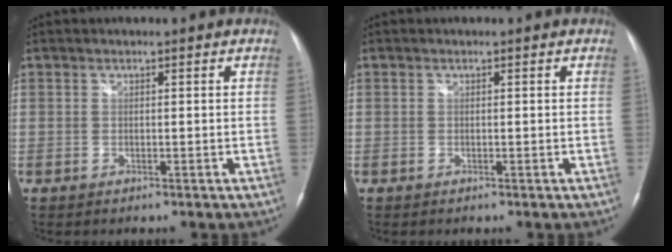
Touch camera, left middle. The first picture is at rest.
{"total": 0.0}